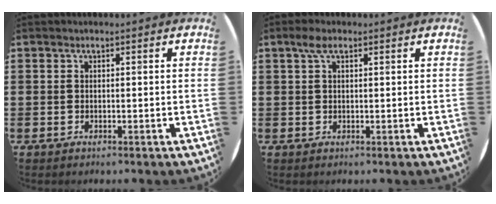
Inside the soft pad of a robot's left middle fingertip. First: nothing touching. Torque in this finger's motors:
{"motor_torque": [0.73, -0.58, 0.32, 0.11]}